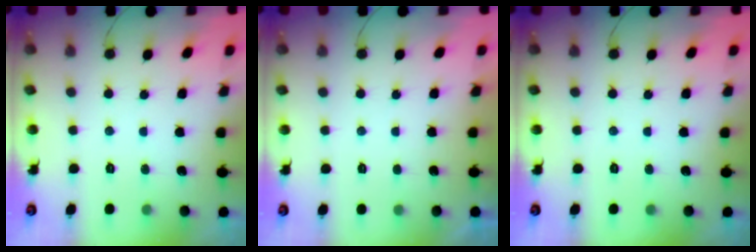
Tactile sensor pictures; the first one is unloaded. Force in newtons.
{"total": 2.2, "press": 2.2, "slide": 0.4}
{"total": 0.0}